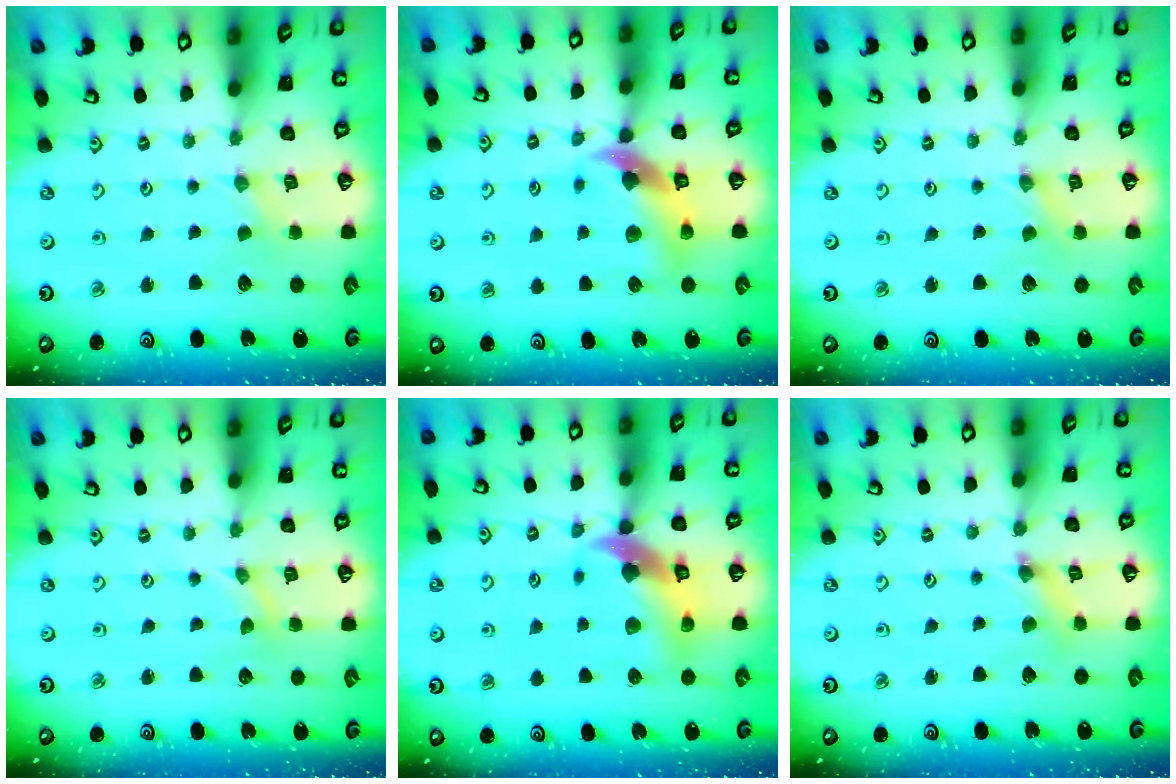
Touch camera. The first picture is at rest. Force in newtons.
{"total": 10.2, "press": 10.1, "slide": 1.6}
{"total": 0.5, "press": 0.5, "slide": 0.1}
{"total": 0.0}
{"total": 12.6, "press": 12.5, "slide": 1.6}
{"total": 2.9, "press": 2.9, "slide": 0.3}